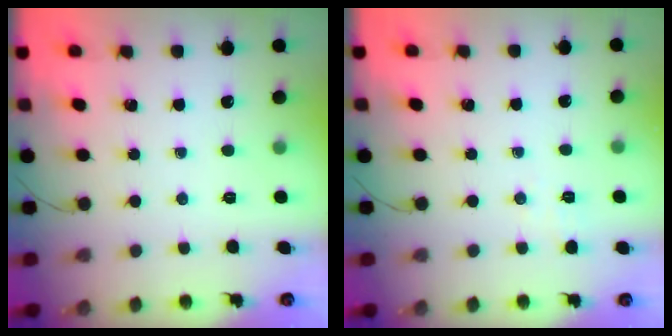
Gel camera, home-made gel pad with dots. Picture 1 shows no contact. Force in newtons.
{"total": 1.3, "press": 0.5, "slide": 1.3}